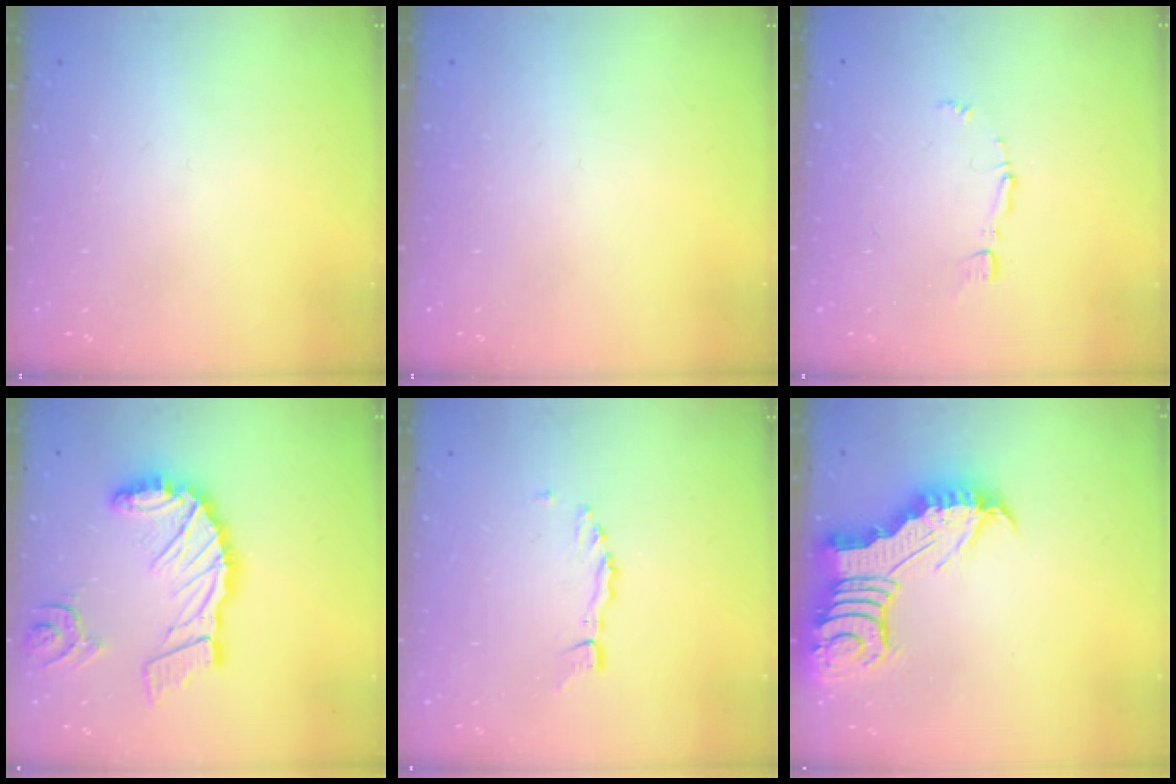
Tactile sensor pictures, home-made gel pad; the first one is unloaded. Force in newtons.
{"total": 0.0}
{"total": 5.1, "press": 5.0, "slide": 0.6}
{"total": 19.4, "press": 19.2, "slide": 2.4}
{"total": 2.2, "press": 2.2, "slide": 0.3}
{"total": 7.2, "press": 7.2, "slide": 0.7}